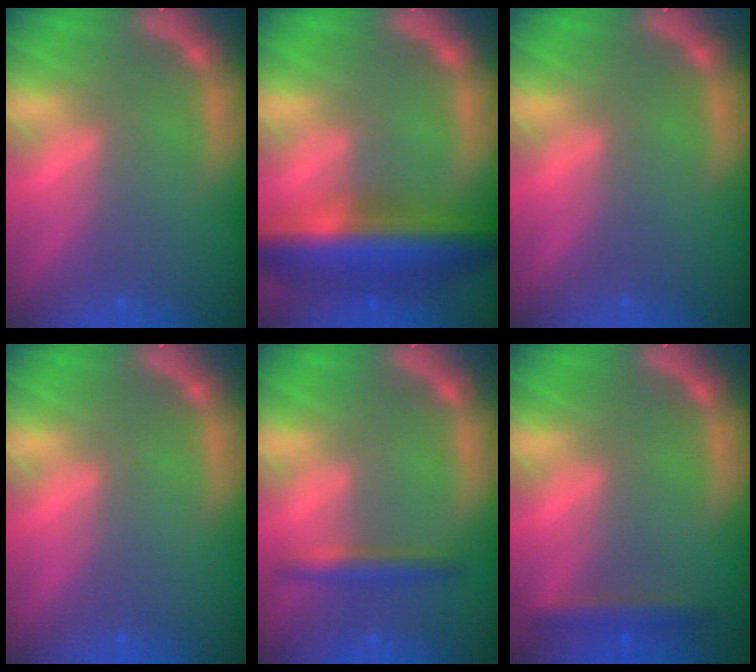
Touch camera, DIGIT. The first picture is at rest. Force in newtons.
{"total": 9.5}
{"total": 0.0}
{"total": 0.0}
{"total": 2.4}
{"total": 2.4}